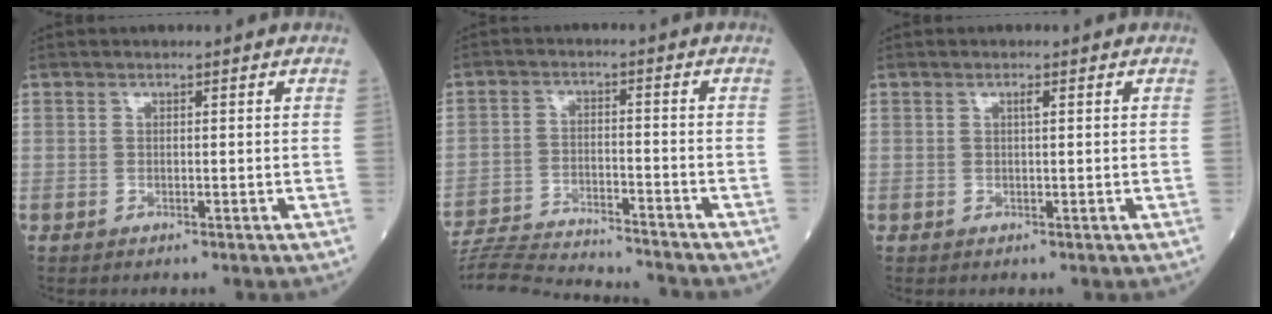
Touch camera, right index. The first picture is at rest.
{"total": 16.9, "force": [-16.2, 0.1, 4.9], "torque": [-0.091, -0.018, -0.250]}
{"total": 0.7, "force": [0.3, 0.0, 0.7], "torque": [-0.014, 0.002, 0.004]}